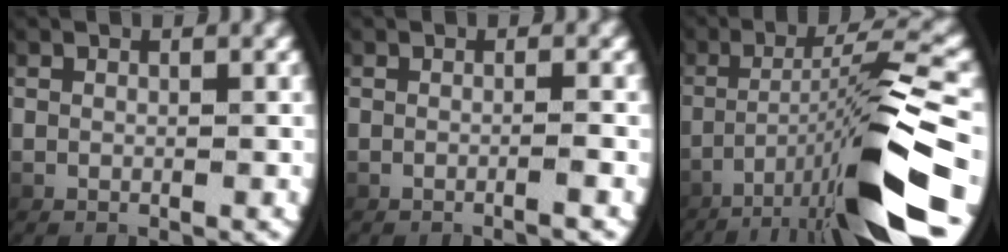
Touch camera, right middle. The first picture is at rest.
{"total": 1.1, "force": [-0.8, -0.3, 0.7], "torque": [-0.012, 0.005, -0.015]}
{"total": 10.1, "force": [-3.4, 1.0, 9.4], "torque": [-0.152, 0.004, -0.041]}